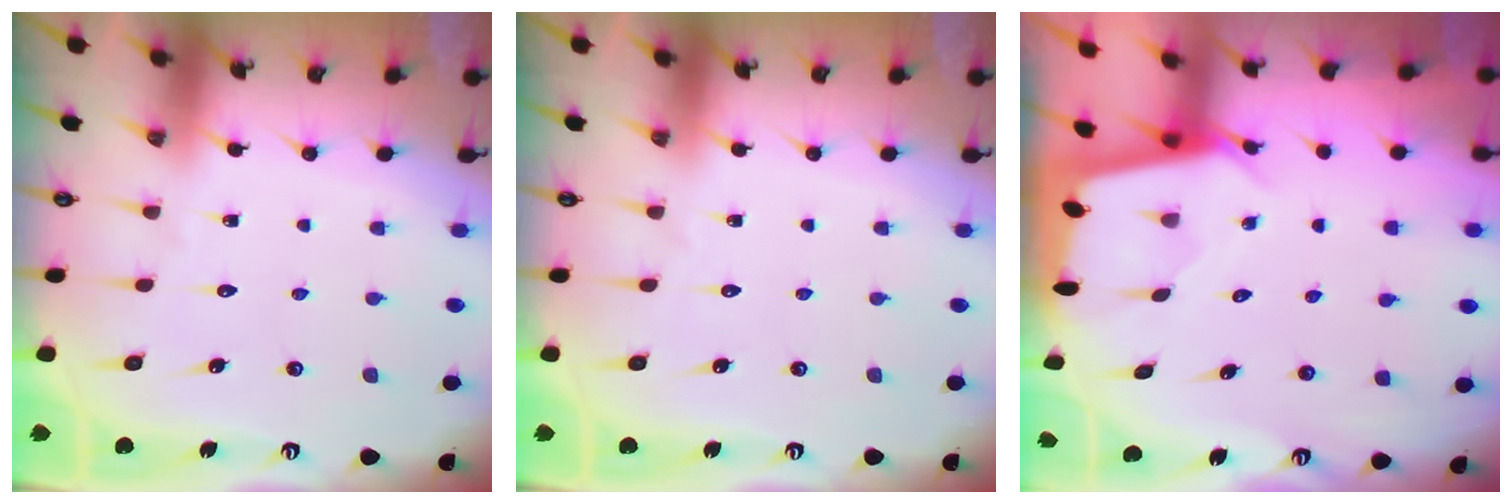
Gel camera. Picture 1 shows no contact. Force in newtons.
{"total": 0.0}
{"total": 2.5, "press": 2.5, "slide": 0.2}